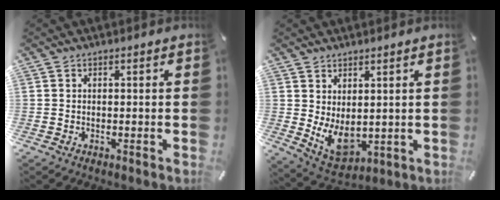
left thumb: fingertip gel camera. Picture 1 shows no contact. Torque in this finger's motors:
{"motor_torque": [0.62, 1.95, 0.61, -0.58, 0.08]}